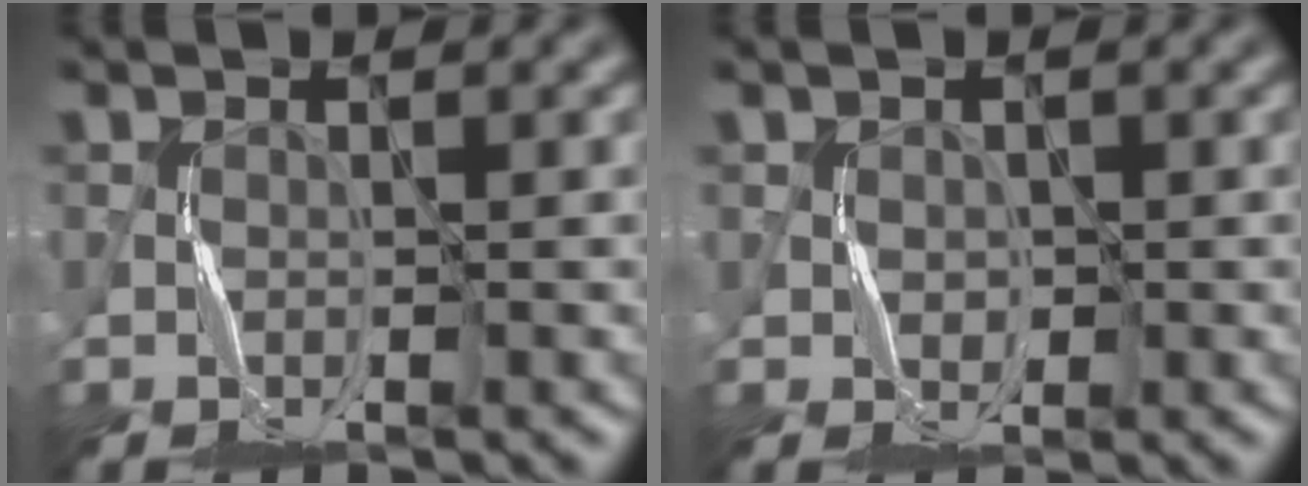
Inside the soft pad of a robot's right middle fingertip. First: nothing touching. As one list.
[{"total": 1.1, "force": [0.2, 1.0, 0.4], "torque": [-0.008, -0.003, 0.004]}]